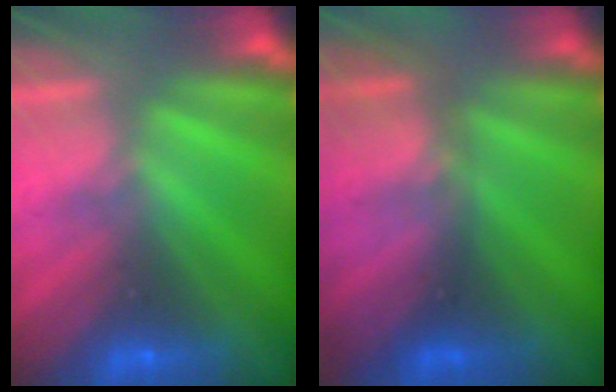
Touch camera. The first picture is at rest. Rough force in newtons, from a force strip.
{"total": 2.8}